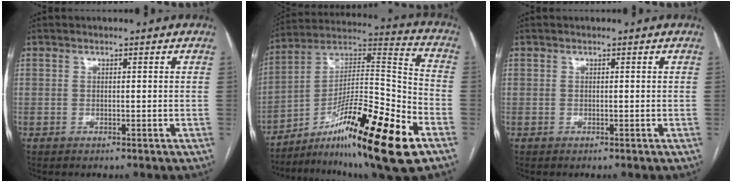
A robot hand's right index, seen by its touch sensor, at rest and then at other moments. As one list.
[{"total": 22.4, "force": [-12.4, 1.4, 18.6], "torque": [-0.301, -0.003, -0.202]}, {"total": 0.0}]